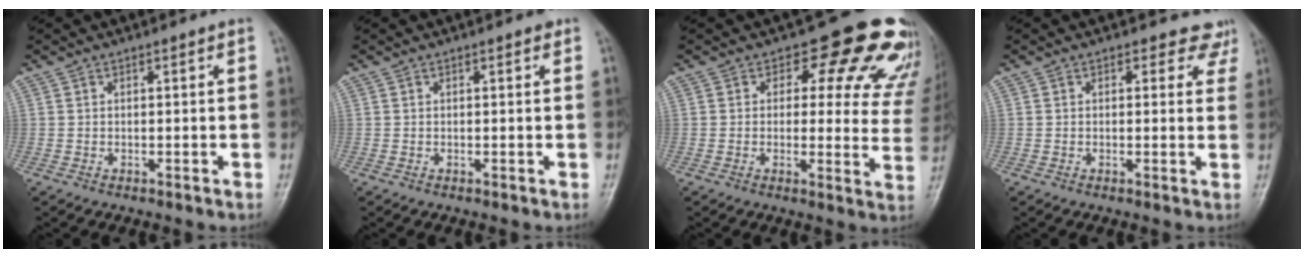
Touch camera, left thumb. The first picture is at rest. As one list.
[{"total": 0.7, "force": [0.4, 0.3, 0.4], "torque": [-0.006, -0.001, 0.001]}, {"total": 15.4, "force": [10.8, 7.7, 7.7], "torque": [-0.023, -0.055, 0.095]}, {"total": 4.1, "force": [3.2, 2.5, 0.4], "torque": [0.031, -0.016, 0.014]}]